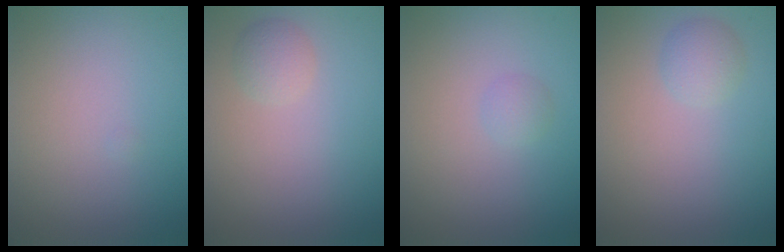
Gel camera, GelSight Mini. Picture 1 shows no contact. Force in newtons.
{"total": 1.5, "press": 1.5, "slide": 0.0}
{"total": 1.0, "press": 1.0, "slide": 0.0}
{"total": 1.7, "press": 1.7, "slide": 0.1}